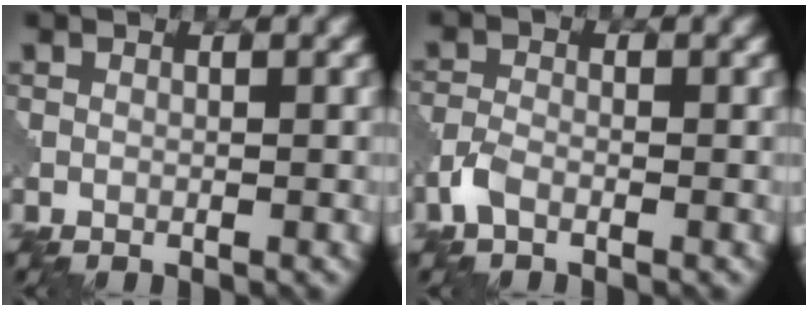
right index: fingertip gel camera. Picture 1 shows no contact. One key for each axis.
{"total": 2.0, "fx": -1.3, "fy": 1.0, "fz": 1.3, "tx": -0.033, "ty": 0.001, "tz": -0.034}